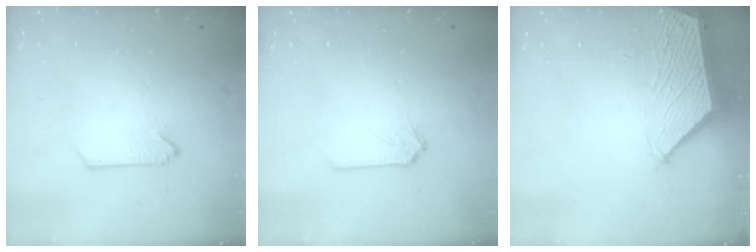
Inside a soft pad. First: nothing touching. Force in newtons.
{"total": 0.0}
{"total": 3.3, "press": 3.2, "slide": 0.4}